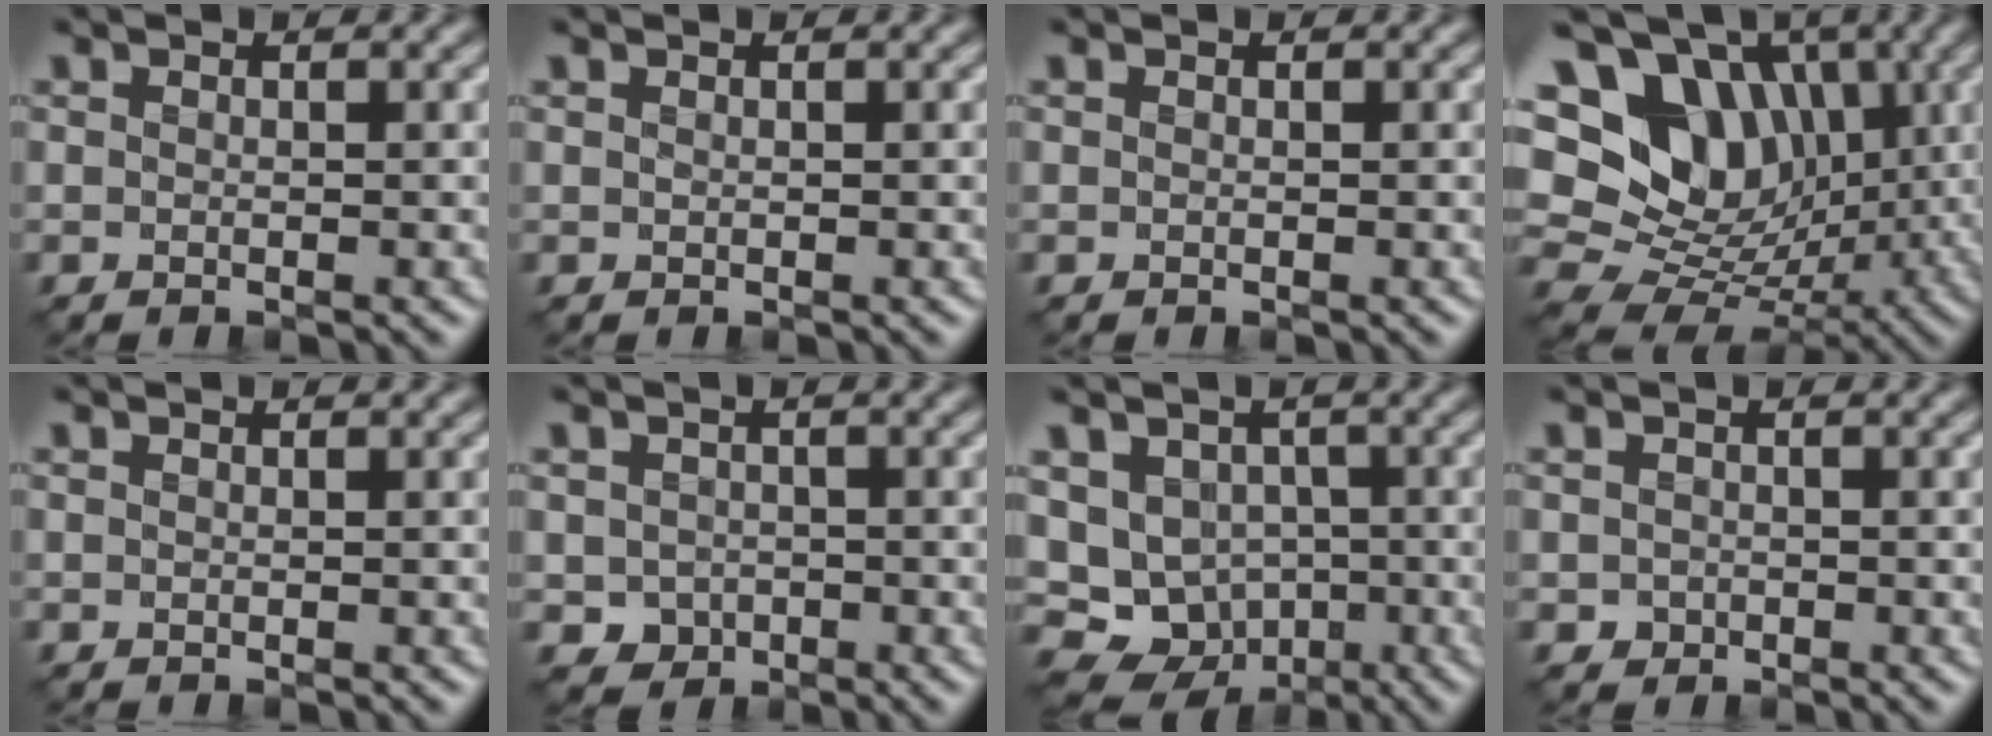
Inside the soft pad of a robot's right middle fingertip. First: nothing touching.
{"total": 0.0}
{"total": 0.0}
{"total": 17.1, "force": [4.8, 13.5, 9.4], "torque": [-0.210, 0.049, 0.076]}
{"total": 0.0}
{"total": 2.3, "force": [-0.8, 2.0, 0.8], "torque": [-0.019, -0.005, -0.015]}
{"total": 12.3, "force": [-4.5, 10.3, 5.0], "torque": [-0.096, -0.025, -0.076]}
{"total": 1.1, "force": [-0.5, 0.9, 0.2], "torque": [-0.002, -0.004, -0.012]}